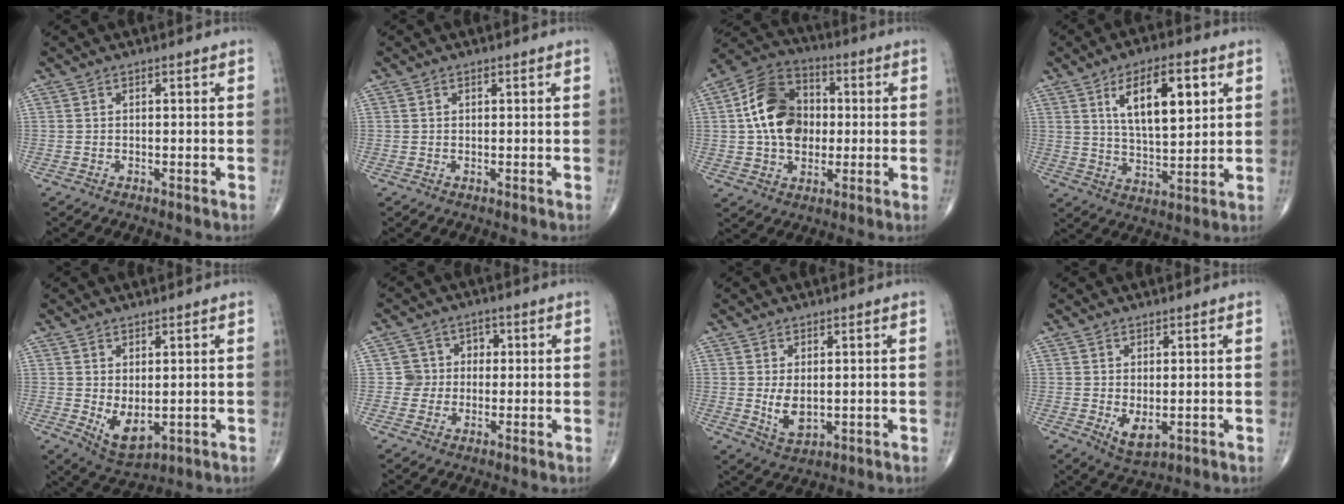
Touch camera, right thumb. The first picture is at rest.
{"total": 0.0}
{"total": 14.6, "force": [1.0, 10.7, 10.0], "torque": [-0.153, 0.022, 0.009]}
{"total": 13.6, "force": [5.1, 5.4, 11.4], "torque": [-0.169, -0.020, 0.091]}
{"total": 6.2, "force": [-0.2, 3.2, 5.3], "torque": [-0.079, -0.013, 0.017]}
{"total": 4.5, "force": [0.0, 4.5, 0.3], "torque": [0.036, 0.013, -0.007]}
{"total": 4.8, "force": [0.3, 2.7, 3.9], "torque": [-0.062, -0.014, 0.019]}
{"total": 4.1, "force": [-0.3, 2.0, 3.6], "torque": [-0.054, -0.012, 0.008]}